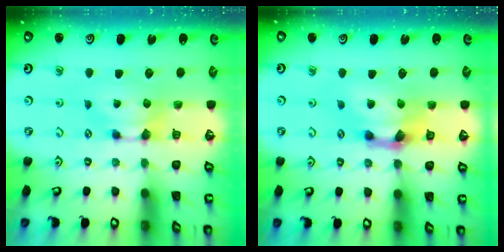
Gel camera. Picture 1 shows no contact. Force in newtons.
{"total": 3.8, "press": 3.2, "slide": 2.0}